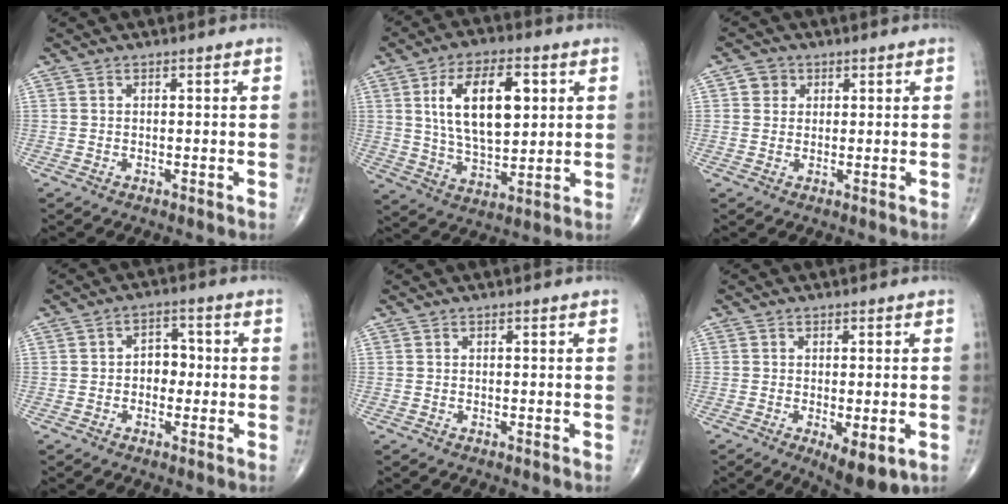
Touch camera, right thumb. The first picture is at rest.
{"total": 16.1, "force": [4.0, 8.1, 13.2], "torque": [-0.210, -0.009, 0.078]}
{"total": 2.8, "force": [0.9, 2.6, 0.7], "torque": [0.003, -0.001, 0.010]}
{"total": 4.4, "force": [-0.4, 3.3, 2.9], "torque": [-0.022, 0.016, -0.013]}
{"total": 0.0}
{"total": 8.0, "force": [-2.8, 2.9, 6.9], "torque": [-0.097, -0.017, -0.035]}